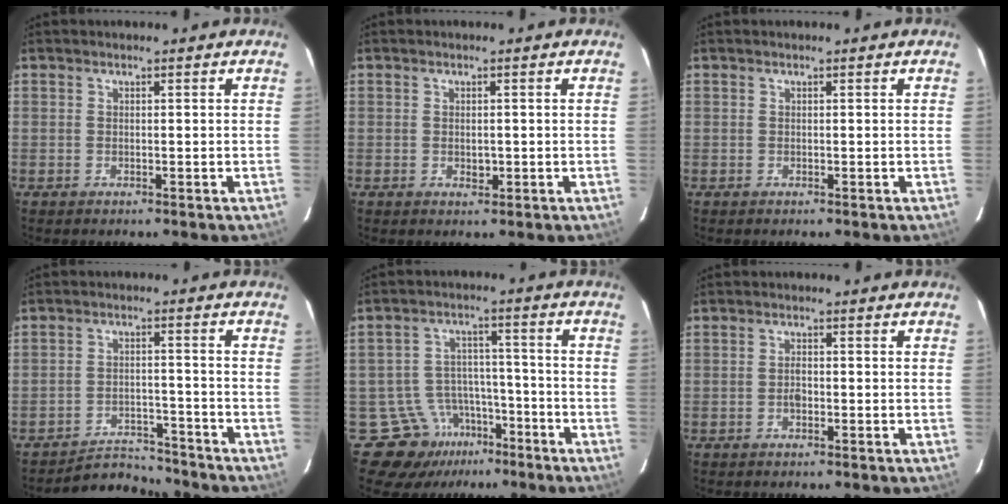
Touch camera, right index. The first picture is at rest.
{"total": 1.4, "force": [-0.2, 0.8, 1.1], "torque": [-0.020, -0.001, 0.001]}
{"total": 0.0}
{"total": 6.0, "force": [-5.8, 1.2, -1.0], "torque": [0.017, 0.015, -0.092]}
{"total": 11.0, "force": [-7.0, 8.4, 1.4], "torque": [-0.031, 0.055, -0.099]}
{"total": 1.5, "force": [-0.5, 0.6, 1.3], "torque": [-0.026, 0.003, -0.009]}